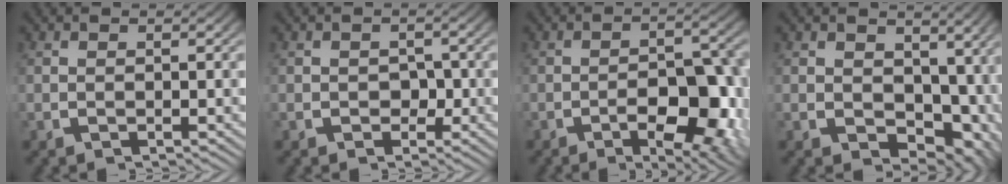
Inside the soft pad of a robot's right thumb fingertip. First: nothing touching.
{"total": 1.7, "force": [-0.4, 1.5, 0.7], "torque": [-0.004, -0.005, -0.006]}
{"total": 10.1, "force": [-2.5, 5.2, 8.3], "torque": [-0.119, -0.031, -0.028]}
{"total": 7.2, "force": [0.5, 5.3, 4.8], "torque": [-0.073, -0.038, 0.027]}